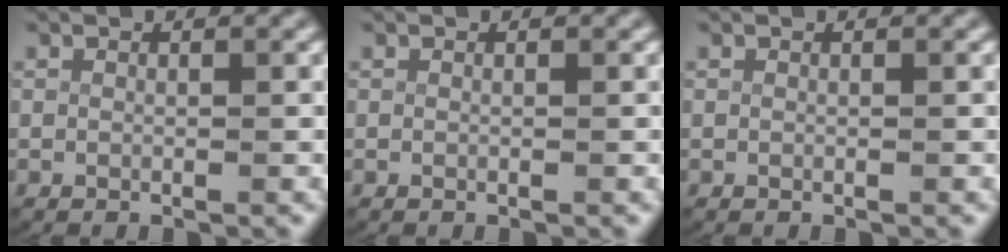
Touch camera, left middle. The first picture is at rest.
{"total": 0.0}
{"total": 0.0}